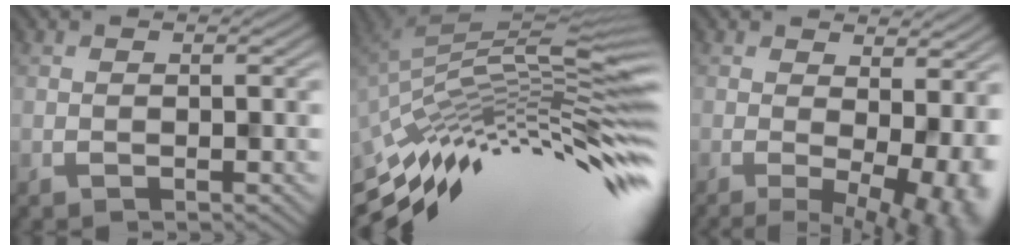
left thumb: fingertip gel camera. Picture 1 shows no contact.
{"total": 13.5, "force": [-8.3, 2.4, 10.3], "torque": [-0.195, 0.018, -0.156]}
{"total": 7.7, "force": [0.4, 3.1, 7.0], "torque": [-0.074, 0.003, 0.029]}